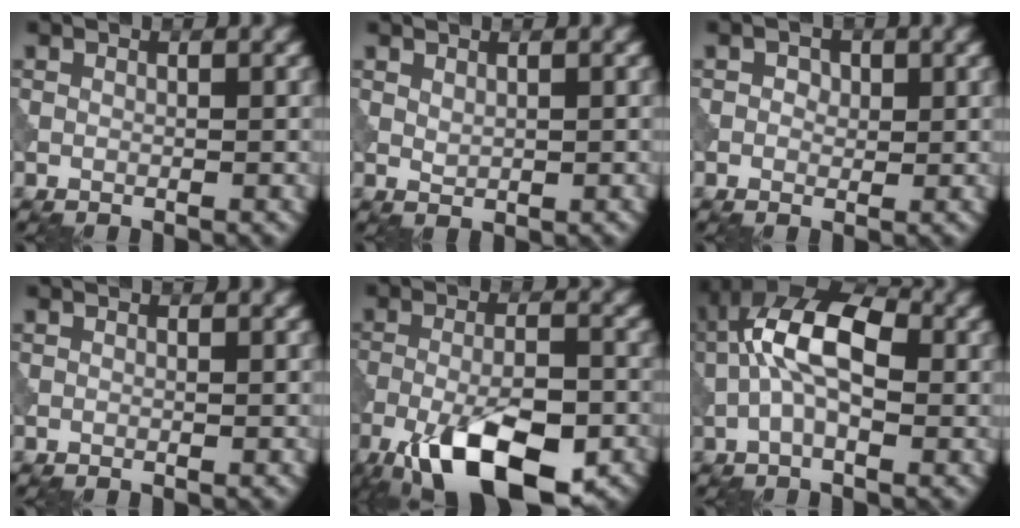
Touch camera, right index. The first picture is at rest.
{"total": 0.9, "force": [0.6, 0.4, 0.6], "torque": [-0.016, -0.005, 0.015]}
{"total": 1.4, "force": [0.3, 1.1, 0.8], "torque": [-0.008, -0.002, -0.002]}
{"total": 0.0}
{"total": 12.7, "force": [-7.0, 4.8, 9.4], "torque": [-0.176, -0.021, -0.122]}
{"total": 8.4, "force": [-0.1, 4.1, 7.3], "torque": [-0.147, 0.025, -0.019]}